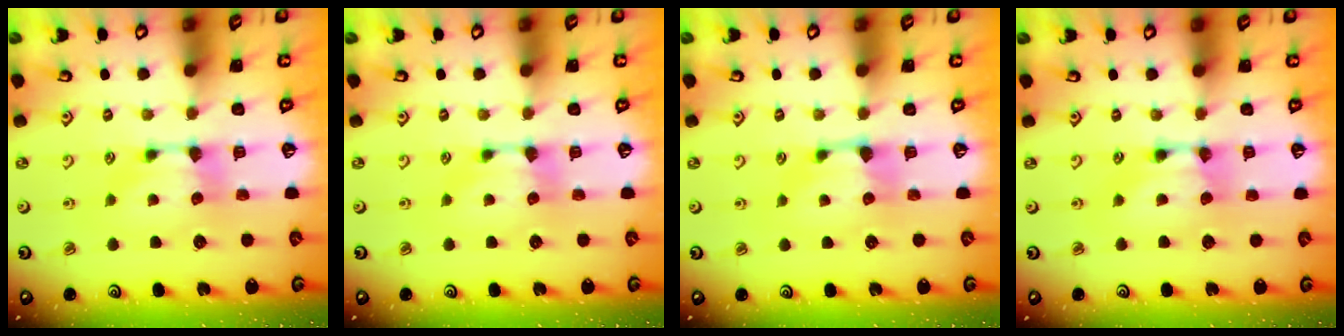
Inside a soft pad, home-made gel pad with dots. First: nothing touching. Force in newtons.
{"total": 0.0}
{"total": 0.9, "press": 0.6, "slide": 0.7}
{"total": 1.9, "press": 1.9, "slide": 0.1}